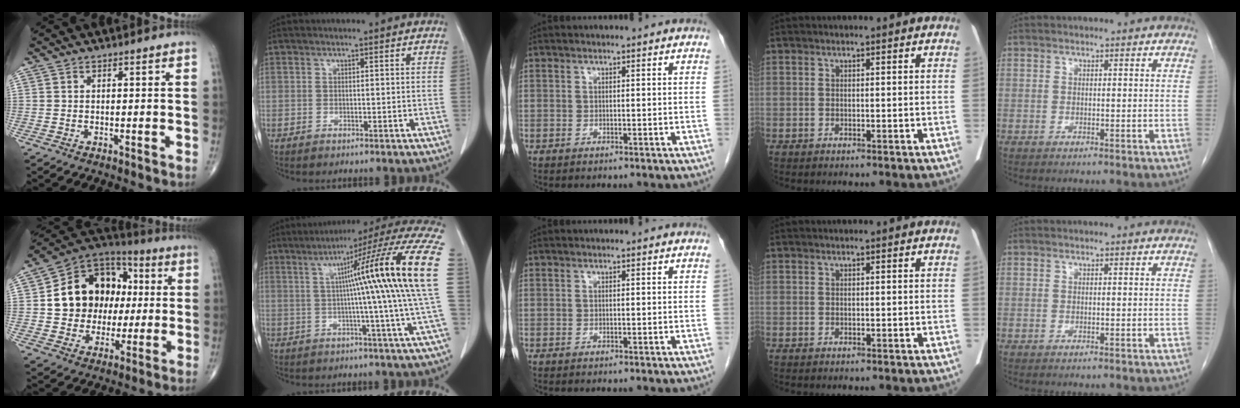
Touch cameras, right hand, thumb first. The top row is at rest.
{"thumb": {"total": 18.3, "force": [1.9, 14.8, 10.6], "torque": [-0.125, 0.025, 0.034]}, "index": {"total": 20.5, "force": [2.3, -2.7, 20.2], "torque": [-0.226, 0.023, 0.017]}}